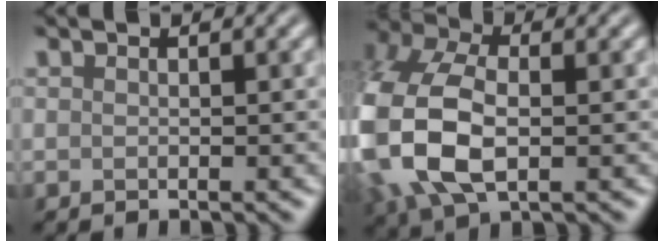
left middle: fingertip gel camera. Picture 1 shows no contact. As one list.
[{"total": 13.1, "force": [-1.9, 8.3, 9.9], "torque": [-0.267, -0.021, -0.033]}]